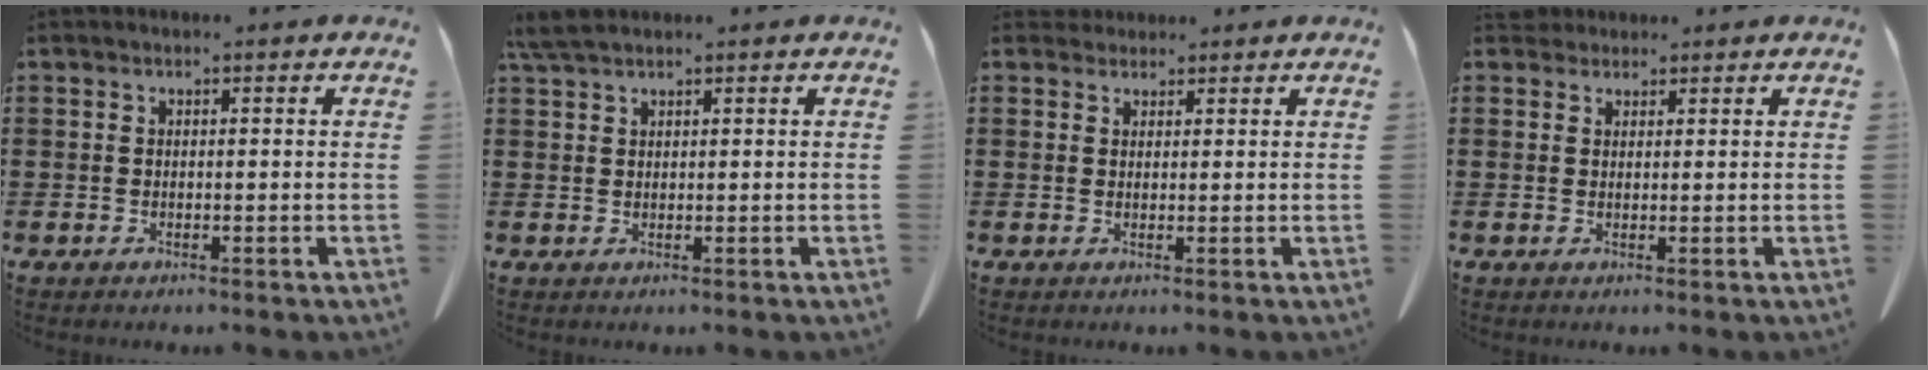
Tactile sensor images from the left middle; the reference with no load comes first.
{"total": 2.4, "force": [1.9, 0.4, 1.5], "torque": [-0.034, 0.001, 0.036]}
{"total": 1.6, "force": [1.4, 0.8, 0.0], "torque": [0.003, -0.001, 0.027]}
{"total": 2.0, "force": [1.7, 1.0, 0.2], "torque": [-0.010, 0.005, 0.034]}